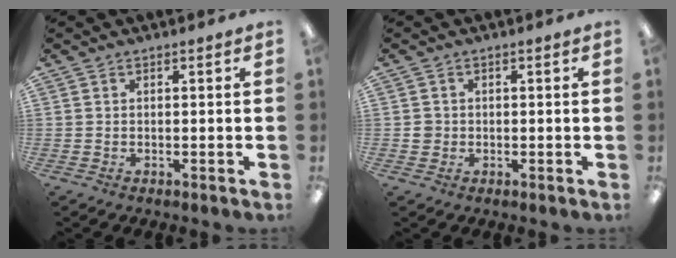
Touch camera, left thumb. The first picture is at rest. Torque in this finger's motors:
{"motor_torque": [-0.17, 0.16, 0.03, -0.02, 0.00]}